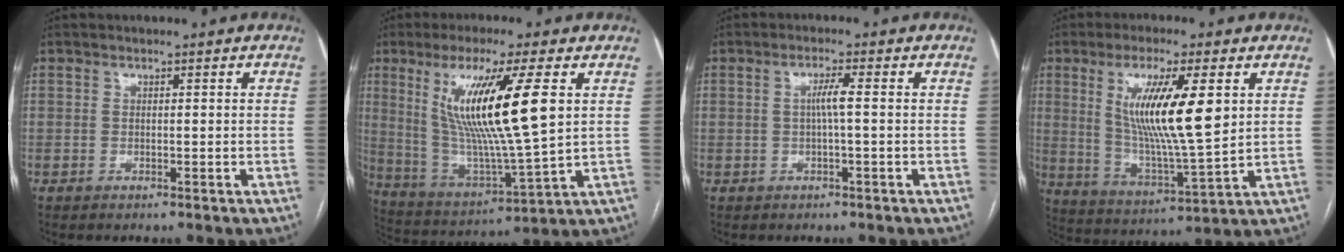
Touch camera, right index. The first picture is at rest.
{"total": 17.7, "force": [4.9, 0.5, 17.0], "torque": [-0.330, -0.012, 0.091]}
{"total": 2.6, "force": [0.0, -0.2, 2.6], "torque": [-0.046, 0.002, 0.000]}
{"total": 14.5, "force": [3.9, 1.6, 13.9], "torque": [-0.266, -0.012, 0.073]}